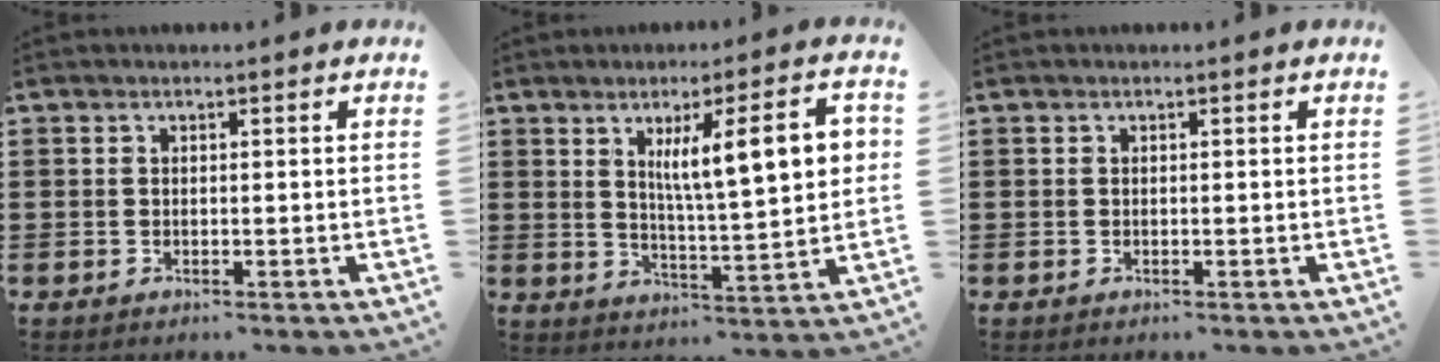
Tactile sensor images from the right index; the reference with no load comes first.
{"total": 10.7, "force": [3.6, 1.8, 10.0], "torque": [-0.167, 0.000, 0.052]}
{"total": 0.0}